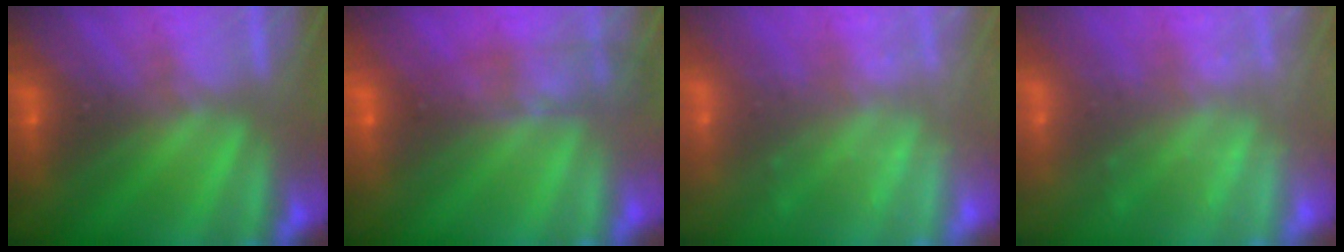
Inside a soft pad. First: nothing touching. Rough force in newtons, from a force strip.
{"total": 9.7}
{"total": 2.4}
{"total": 2.4}